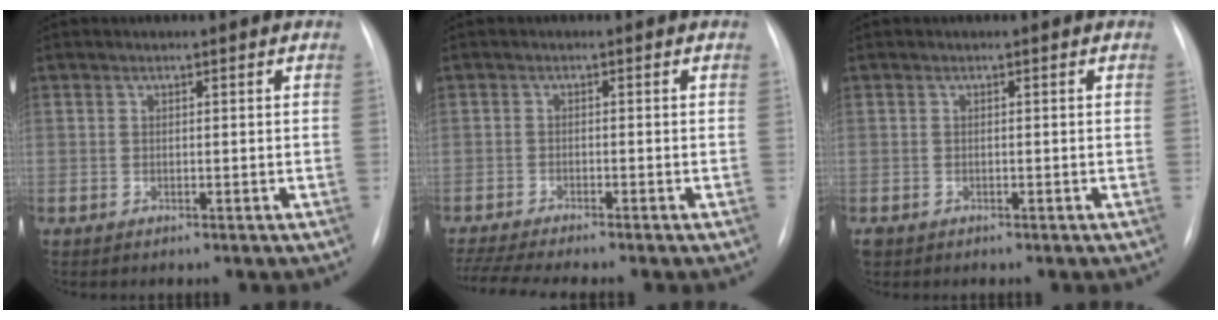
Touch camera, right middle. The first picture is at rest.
{"total": 7.6, "force": [-6.6, -0.4, 3.7], "torque": [-0.064, -0.013, -0.108]}
{"total": 1.0, "force": [-0.6, 0.7, 0.3], "torque": [-0.008, 0.001, -0.006]}